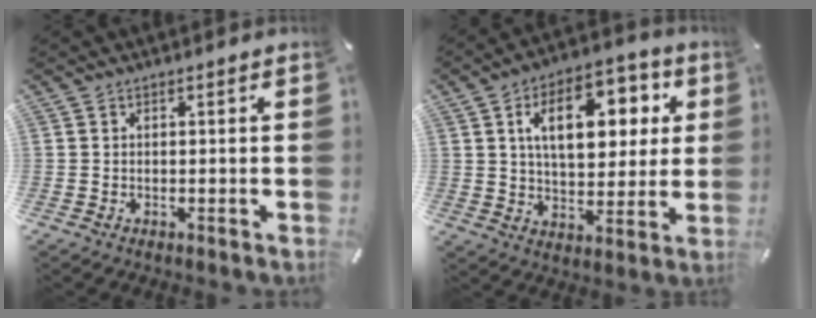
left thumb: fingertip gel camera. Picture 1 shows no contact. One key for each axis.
{"total": 16.0, "fx": 5.3, "fy": 9.7, "fz": 11.6, "tx": -0.174, "ty": -0.001, "tz": 0.088}